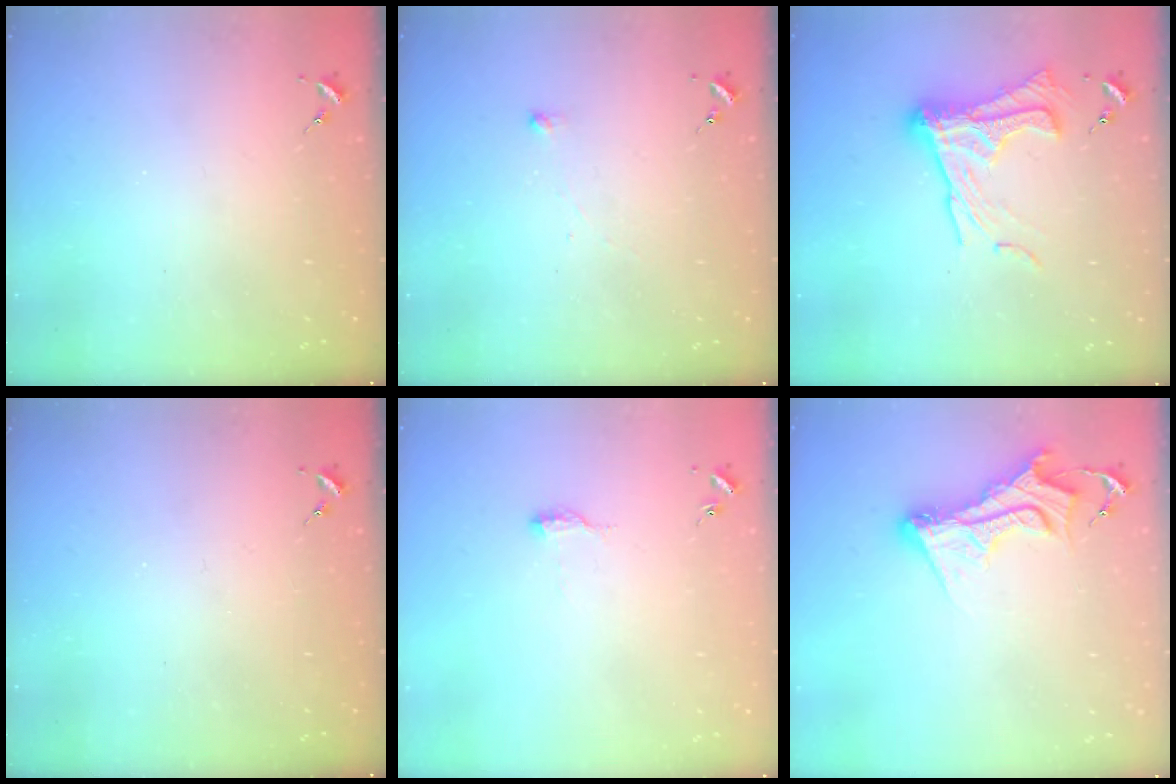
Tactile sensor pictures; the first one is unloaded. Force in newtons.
{"total": 2.5, "press": 2.5, "slide": 0.5}
{"total": 15.8, "press": 15.7, "slide": 1.3}
{"total": 0.0}
{"total": 7.6, "press": 7.6, "slide": 0.7}
{"total": 10.5, "press": 10.4, "slide": 1.1}